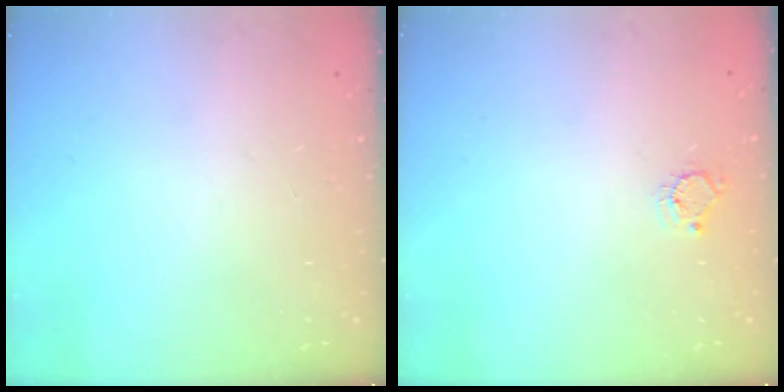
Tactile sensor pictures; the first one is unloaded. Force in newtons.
{"total": 4.4, "press": 4.4, "slide": 0.4}